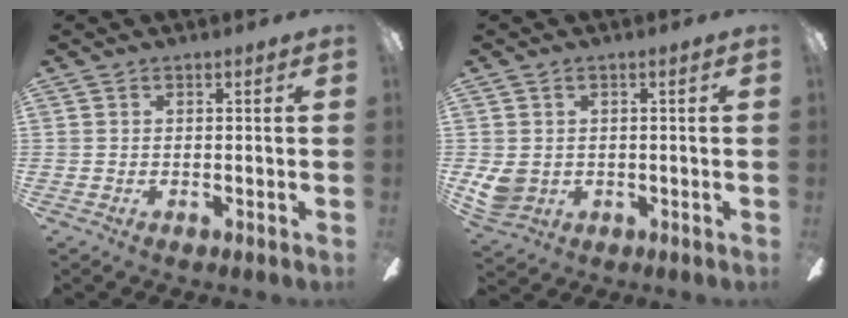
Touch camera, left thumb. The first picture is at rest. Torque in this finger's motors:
{"motor_torque": [0.21, 0.80, 0.33, -0.41, 0.02]}